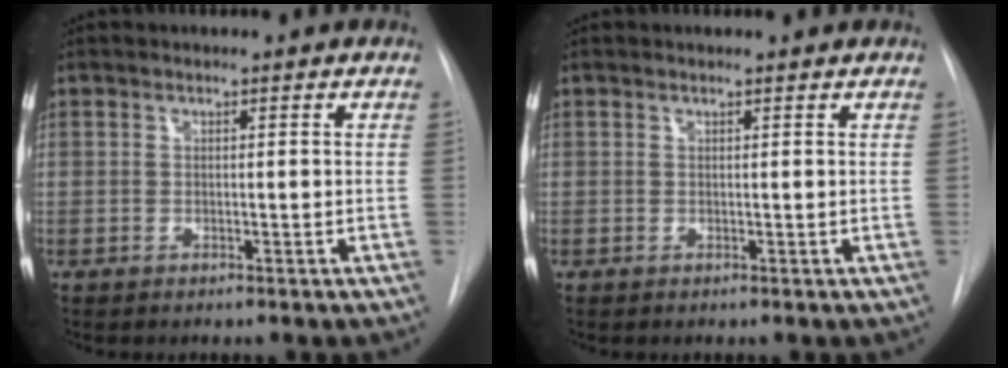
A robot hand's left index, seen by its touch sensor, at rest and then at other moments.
{"total": 0.8, "force": [0.8, -0.1, 0.1], "torque": [-0.008, 0.003, 0.011]}